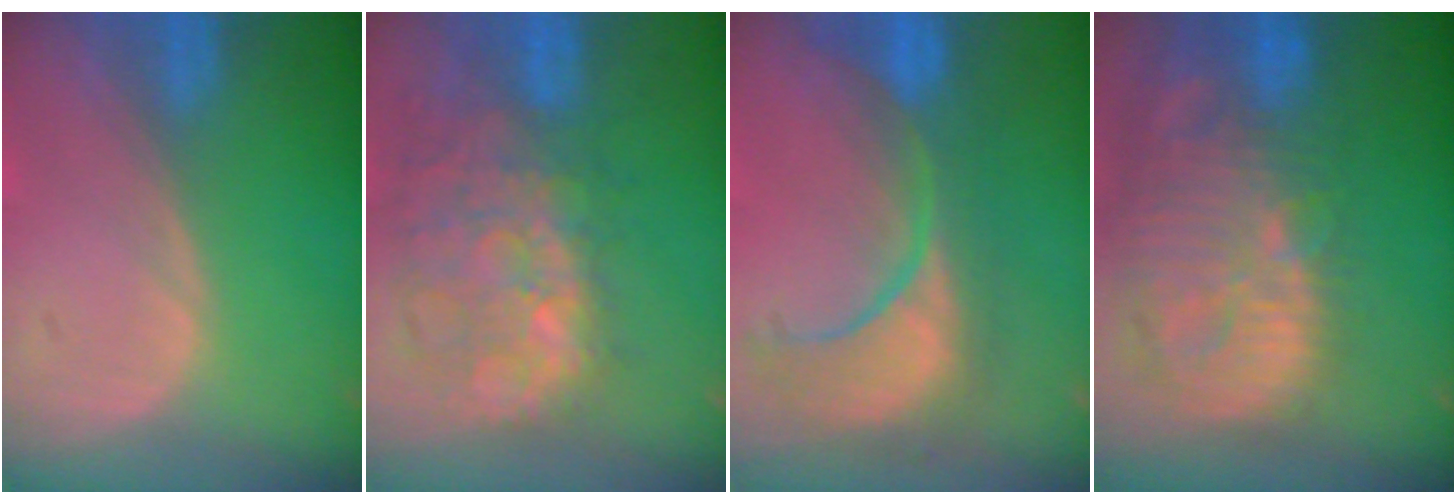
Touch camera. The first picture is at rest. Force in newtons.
{"total": 10.9, "press": 10.2, "slide": 3.8}
{"total": 10.7, "press": 10.1, "slide": 3.7}
{"total": 14.4, "press": 12.5, "slide": 7.0}